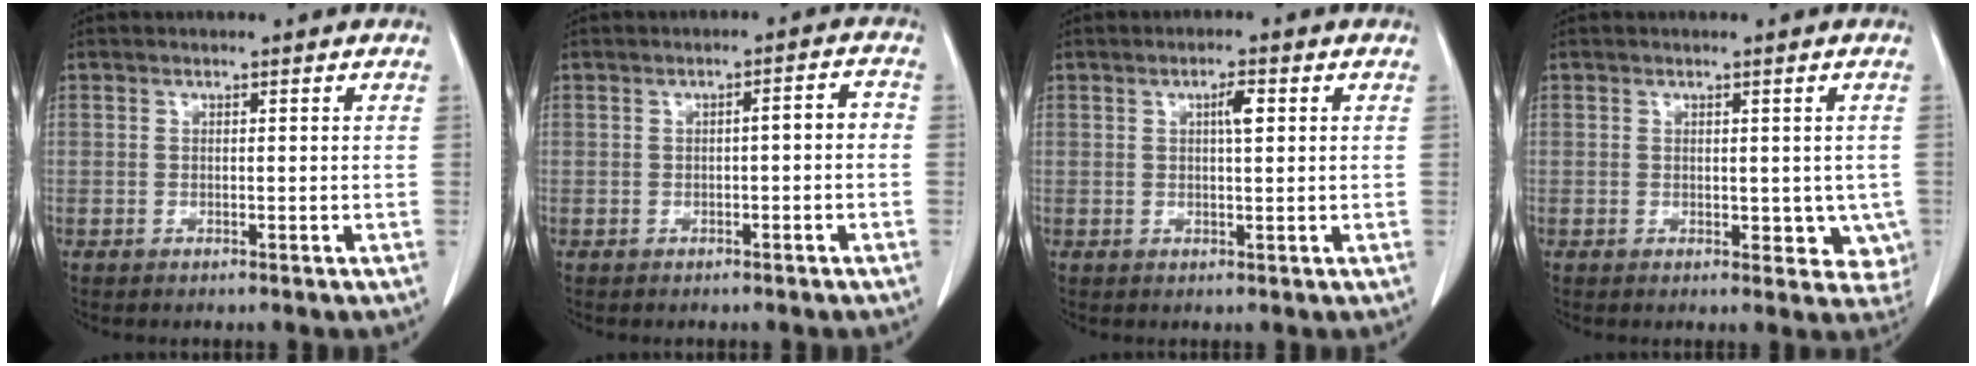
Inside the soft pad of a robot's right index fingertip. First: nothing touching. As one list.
[{"total": 2.6, "force": [-0.6, 0.6, 2.5], "torque": [-0.032, 0.012, -0.008]}, {"total": 2.6, "force": [0.8, 0.4, 2.4], "torque": [-0.042, 0.003, 0.012]}, {"total": 4.7, "force": [0.1, 3.1, 3.4], "torque": [-0.011, -0.005, 0.007]}]